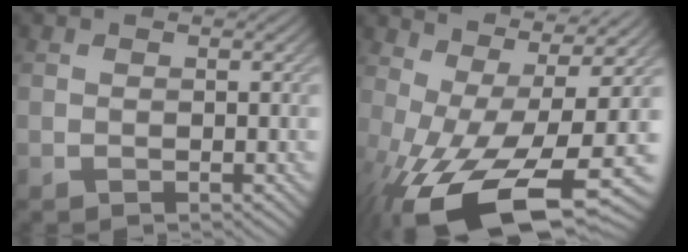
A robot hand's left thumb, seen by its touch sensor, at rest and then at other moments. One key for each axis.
{"total": 17.6, "fx": -4.4, "fy": 7.3, "fz": 15.5, "tx": -0.291, "ty": -0.033, "tz": -0.059}